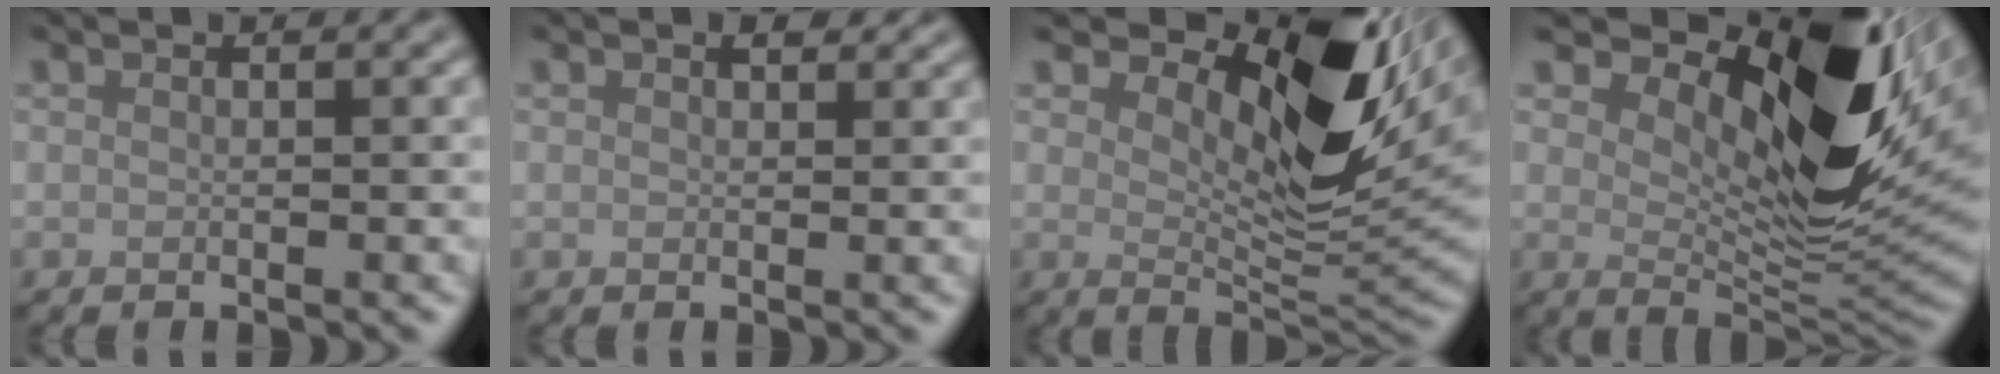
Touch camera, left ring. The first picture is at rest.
{"total": 1.4, "force": [0.8, 0.9, 0.7], "torque": [-0.009, -0.002, 0.014]}
{"total": 12.3, "force": [5.9, 5.2, 9.4], "torque": [-0.146, 0.002, 0.102]}
{"total": 13.5, "force": [6.4, 5.7, 10.4], "torque": [-0.156, 0.000, 0.112]}